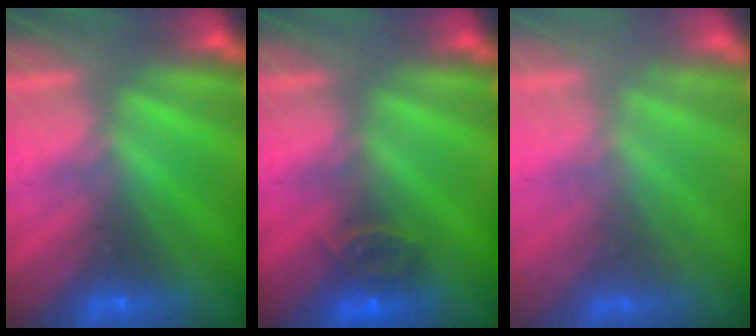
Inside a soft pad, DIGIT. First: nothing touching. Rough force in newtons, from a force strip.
{"total": 2.5}
{"total": 2.4}